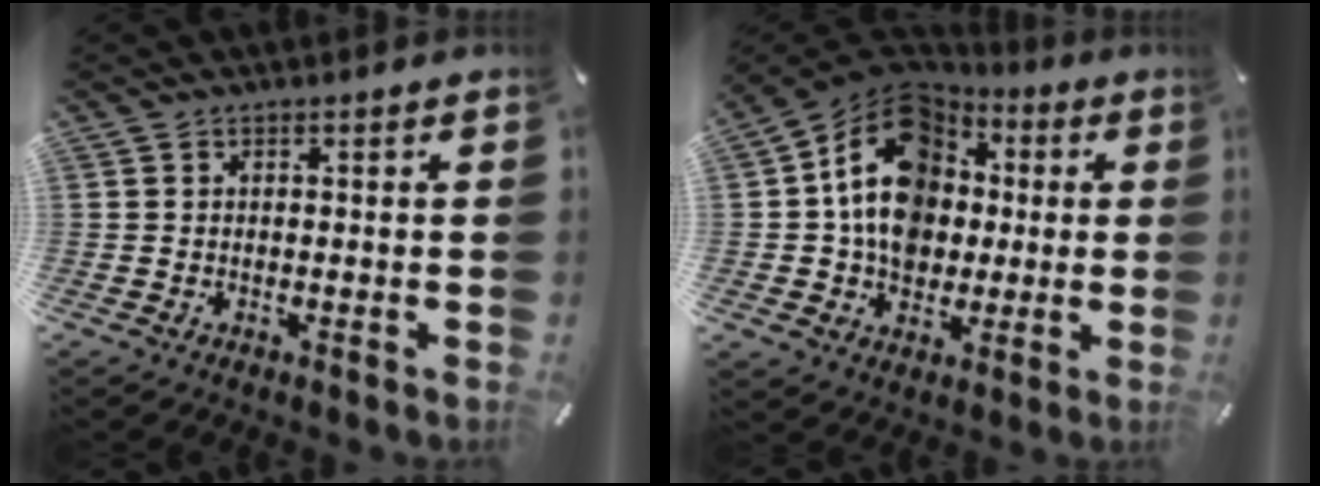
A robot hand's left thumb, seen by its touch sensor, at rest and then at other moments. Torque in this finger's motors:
{"motor_torque": [2.70, 2.31, 1.63, -0.99, 0.65]}